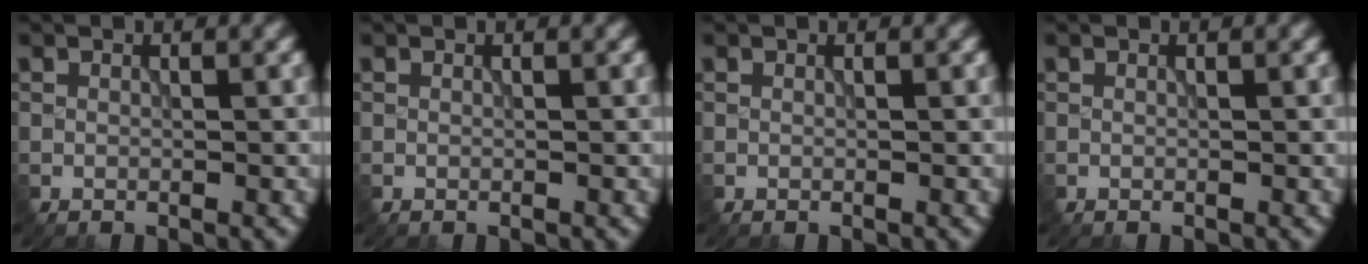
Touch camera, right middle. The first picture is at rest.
{"total": 0.0}
{"total": 0.0}
{"total": 0.0}